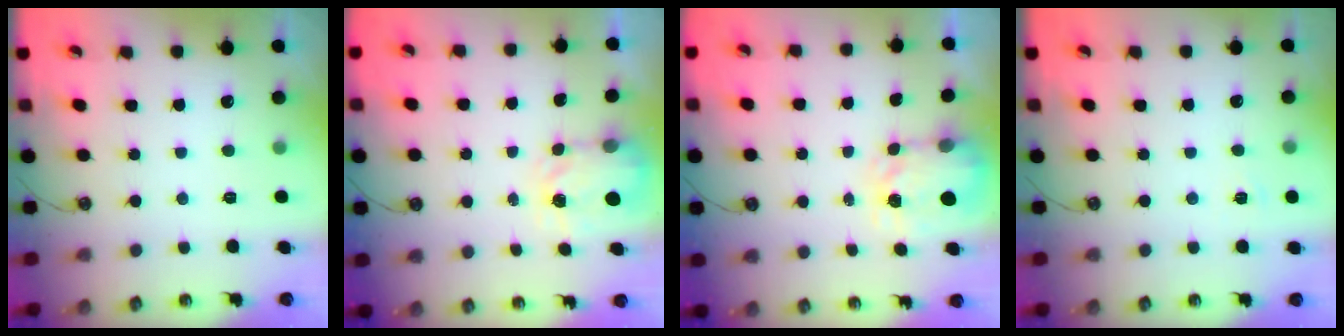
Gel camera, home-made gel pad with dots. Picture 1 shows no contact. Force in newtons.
{"total": 3.5, "press": 3.4, "slide": 0.5}
{"total": 3.9, "press": 3.8, "slide": 0.6}
{"total": 3.0, "press": 2.9, "slide": 0.4}